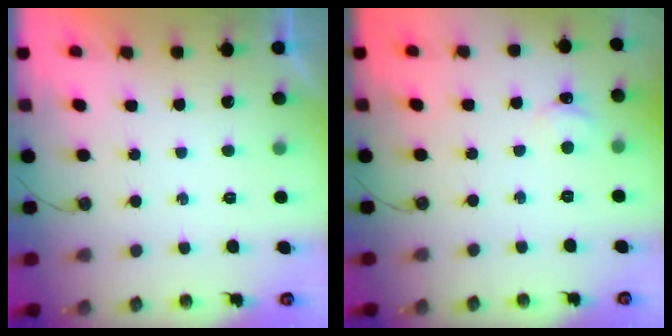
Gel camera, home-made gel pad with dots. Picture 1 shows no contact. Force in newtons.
{"total": 2.4, "press": 2.4, "slide": 0.3}